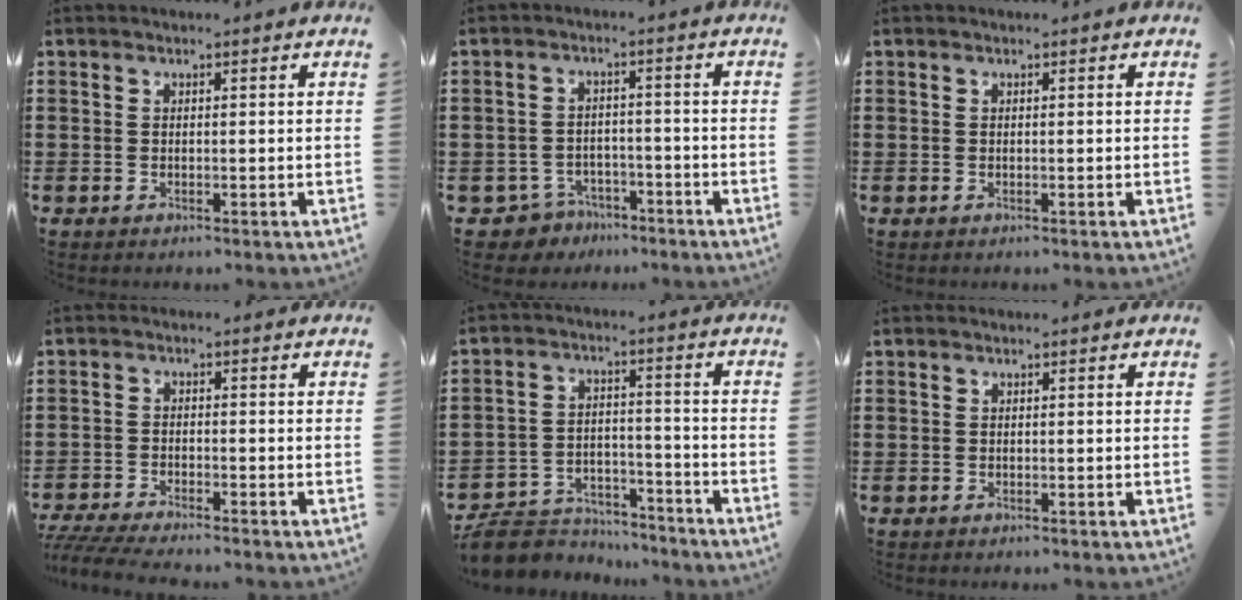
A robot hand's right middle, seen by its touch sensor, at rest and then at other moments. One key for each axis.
{"total": 3.8, "fx": -3.4, "fy": 1.6, "fz": 0.3, "tx": -0.029, "ty": 0.000, "tz": -0.076}
{"total": 0.0}
{"total": 3.9, "fx": -3.8, "fy": 0.1, "fz": 1.1, "tx": -0.039, "ty": -0.013, "tz": -0.082}
{"total": 7.3, "fx": -6.9, "fy": 2.1, "fz": 1.0, "tx": -0.029, "ty": 0.018, "tz": -0.137}
{"total": 0.5, "fx": -0.4, "fy": 0.4, "fz": -0.1, "tx": 0.003, "ty": 0.004, "tz": -0.009}